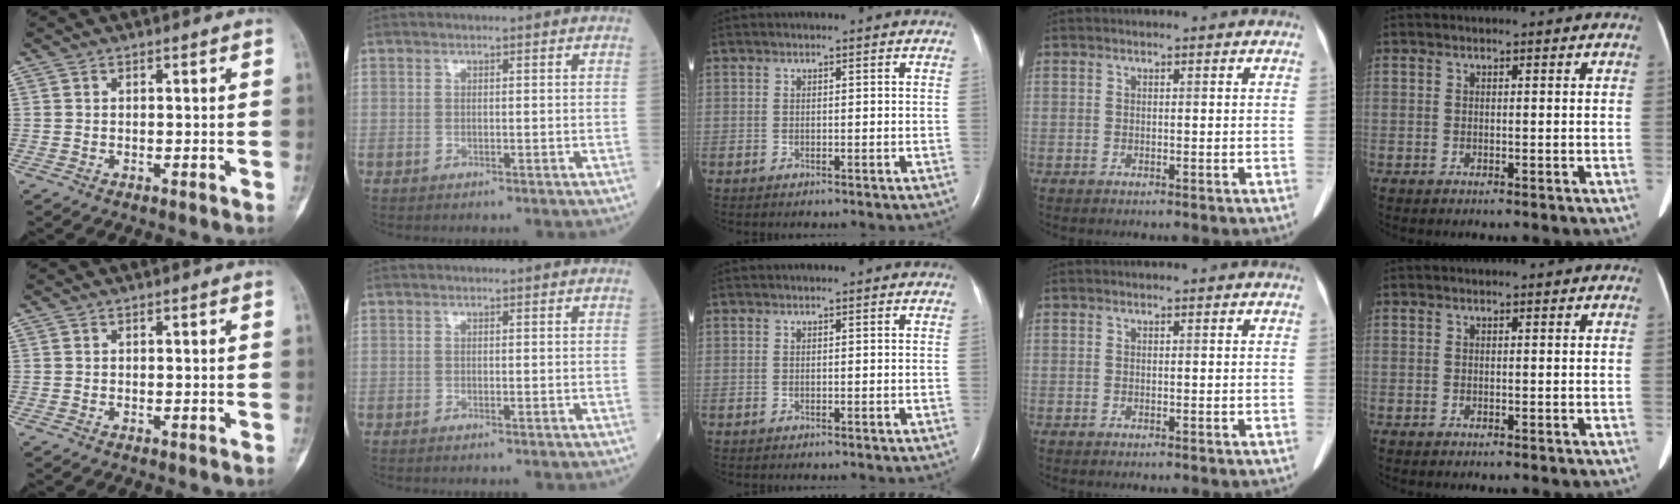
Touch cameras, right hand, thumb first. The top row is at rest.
{}